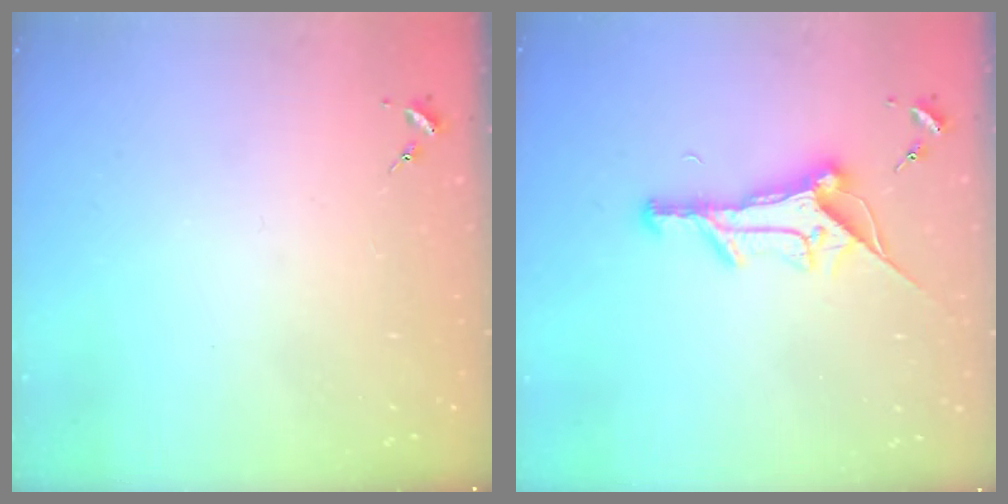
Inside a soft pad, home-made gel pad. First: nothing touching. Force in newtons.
{"total": 14.6, "press": 14.6, "slide": 0.6}